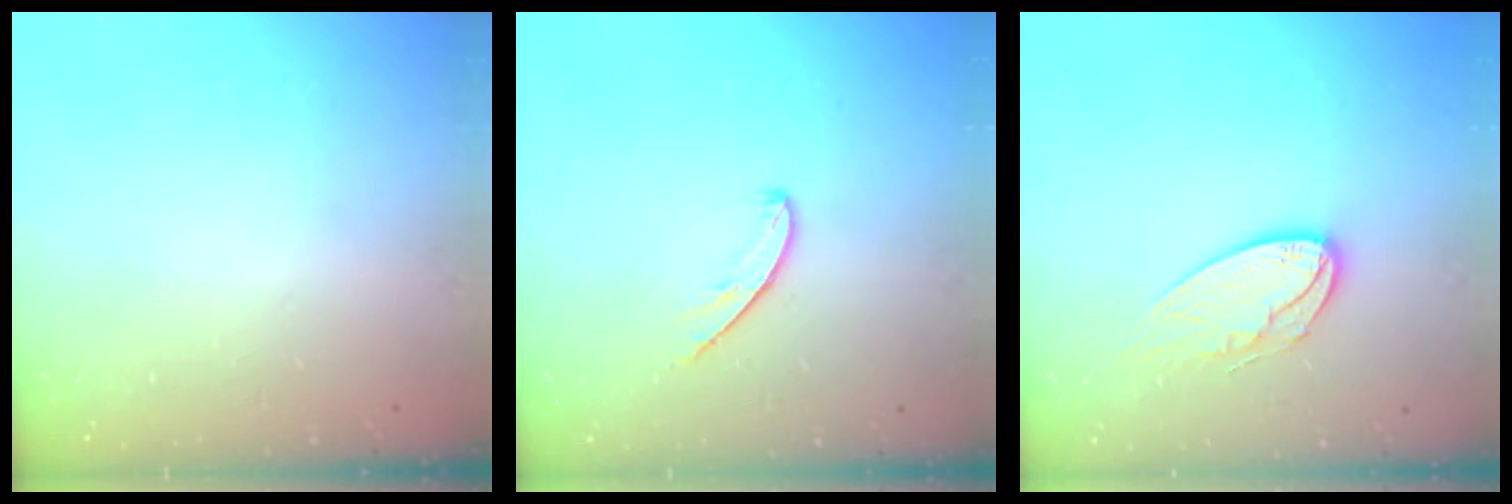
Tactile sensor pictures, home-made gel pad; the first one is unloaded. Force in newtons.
{"total": 4.9, "press": 4.9, "slide": 0.5}
{"total": 11.6, "press": 11.5, "slide": 0.7}